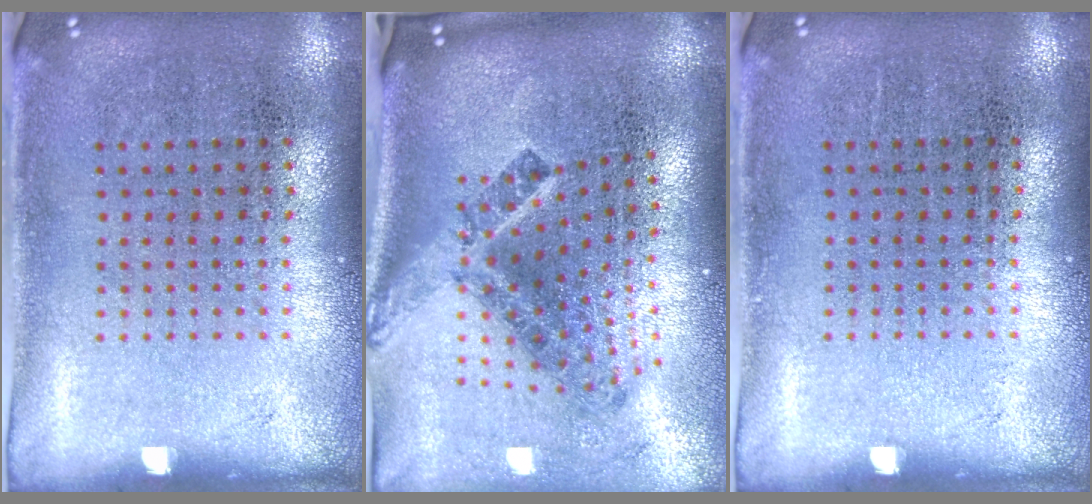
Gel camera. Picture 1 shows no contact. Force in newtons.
{"total": 3.0, "press": 1.7, "slide": 2.4}
{"total": 0.0}